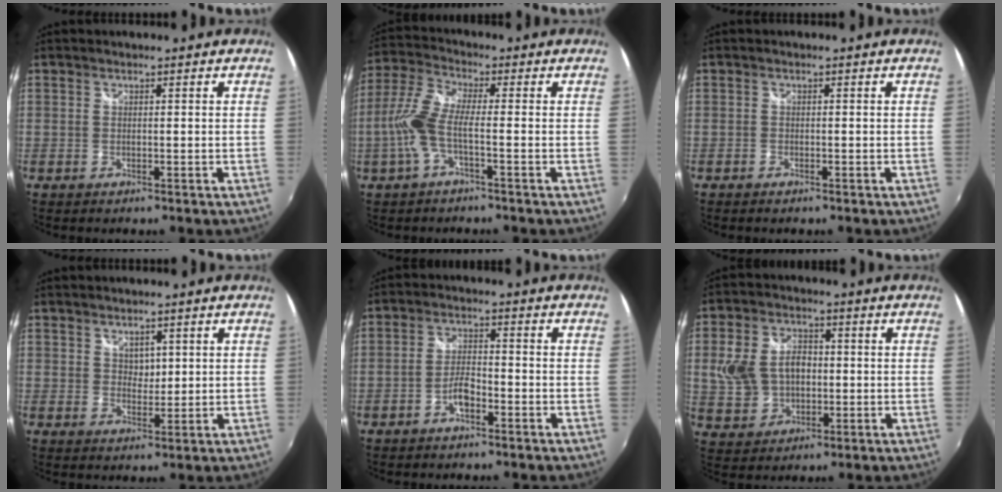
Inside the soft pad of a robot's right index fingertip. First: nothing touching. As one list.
[{"total": 7.9, "force": [-2.2, 1.3, 7.5], "torque": [-0.177, 0.005, -0.044]}, {"total": 0.8, "force": [-0.7, 0.4, 0.3], "torque": [-0.008, -0.002, -0.013]}, {"total": 2.6, "force": [1.2, 1.9, 1.1], "torque": [-0.011, 0.001, 0.023]}, {"total": 3.8, "force": [-2.4, 1.3, 2.6], "torque": [-0.060, 0.007, -0.044]}, {"total": 10.4, "force": [0.3, 7.8, 6.8], "torque": [-0.150, 0.018, 0.016]}]